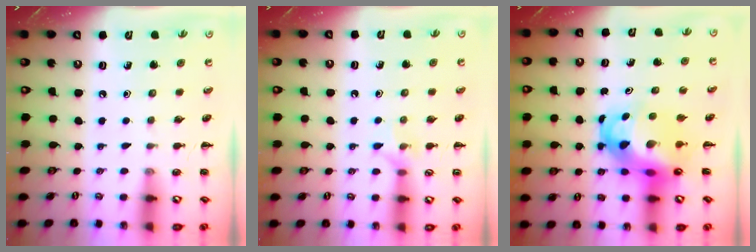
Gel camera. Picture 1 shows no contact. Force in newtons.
{"total": 5.6, "press": 5.5, "slide": 0.6}
{"total": 9.7, "press": 9.2, "slide": 3.0}